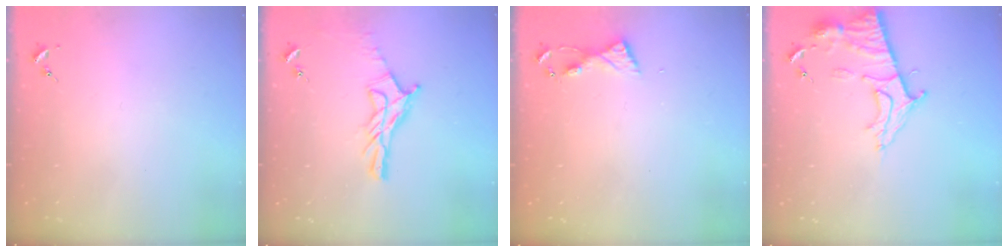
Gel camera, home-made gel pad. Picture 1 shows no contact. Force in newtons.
{"total": 13.7, "press": 13.7, "slide": 1.0}
{"total": 5.1, "press": 5.1, "slide": 0.5}
{"total": 11.9, "press": 11.8, "slide": 1.0}